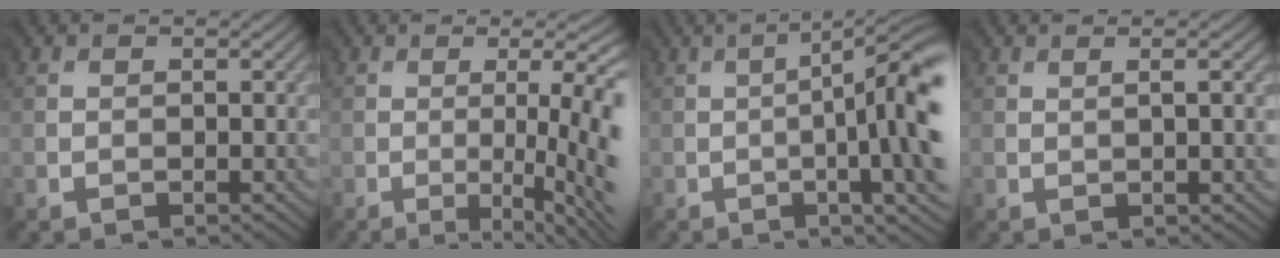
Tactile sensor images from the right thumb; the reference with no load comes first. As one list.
[{"total": 10.0, "force": [-1.7, 2.3, 9.6], "torque": [-0.098, 0.004, -0.018]}, {"total": 12.3, "force": [-1.9, 3.2, 11.7], "torque": [-0.124, -0.002, -0.019]}, {"total": 1.0, "force": [0.5, -0.4, 0.7], "torque": [-0.008, 0.007, 0.010]}]